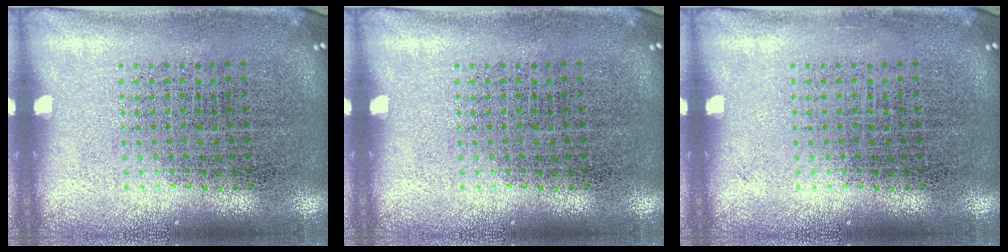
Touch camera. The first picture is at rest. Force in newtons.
{"total": 0.0}
{"total": 0.0}